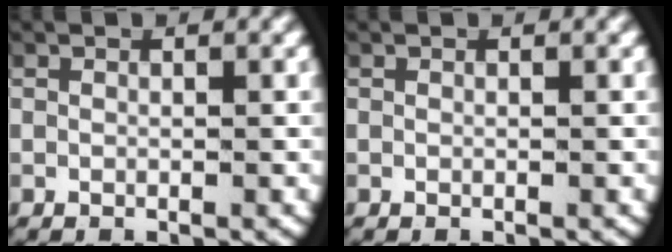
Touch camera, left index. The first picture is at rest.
{"total": 0.0}